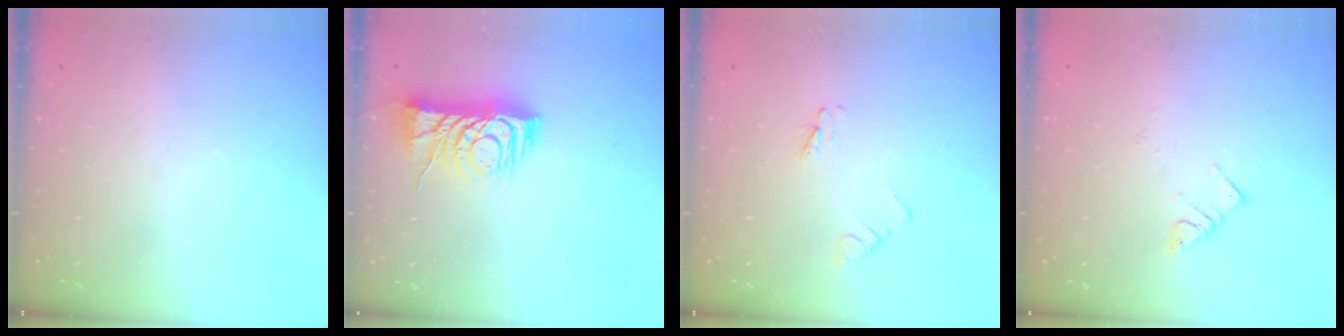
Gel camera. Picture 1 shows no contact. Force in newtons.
{"total": 9.2, "press": 9.2, "slide": 0.7}
{"total": 2.8, "press": 2.8, "slide": 0.3}
{"total": 3.3, "press": 3.2, "slide": 0.4}